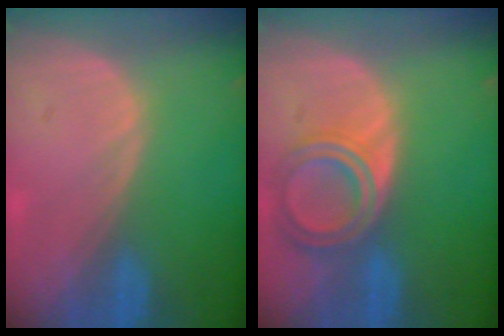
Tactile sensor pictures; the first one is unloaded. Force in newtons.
{"total": 6.6, "press": 5.9, "slide": 2.9}